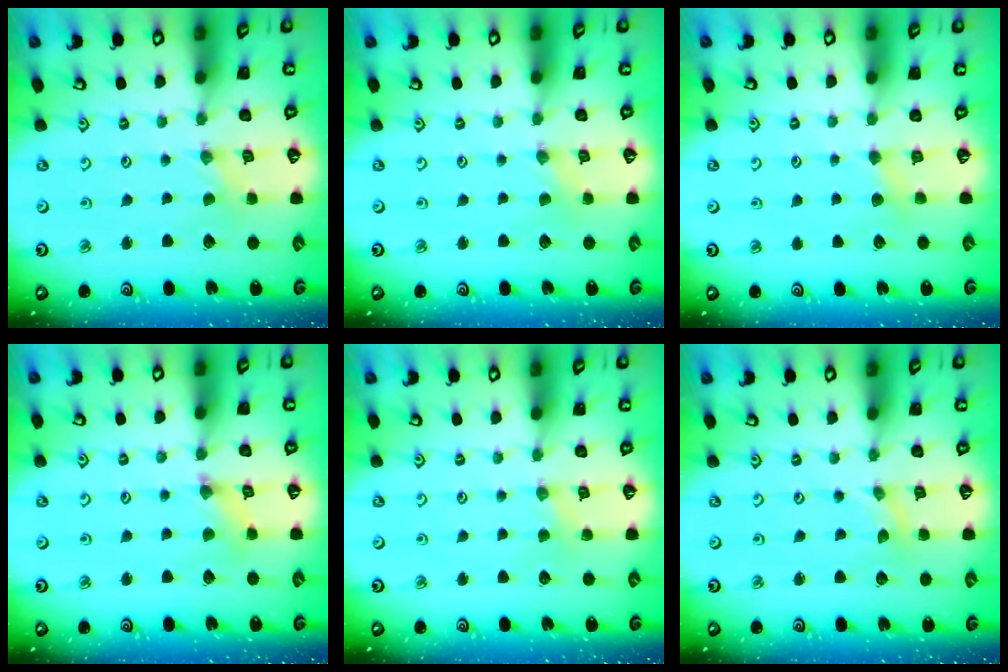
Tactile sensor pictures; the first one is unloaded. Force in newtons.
{"total": 0.0}
{"total": 3.0, "press": 2.9, "slide": 0.5}
{"total": 2.3, "press": 2.3, "slide": 0.3}
{"total": 2.5, "press": 2.4, "slide": 0.4}
{"total": 0.0}